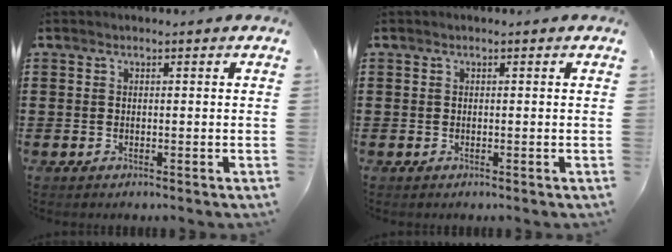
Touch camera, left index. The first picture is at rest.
{"total": 0.0}